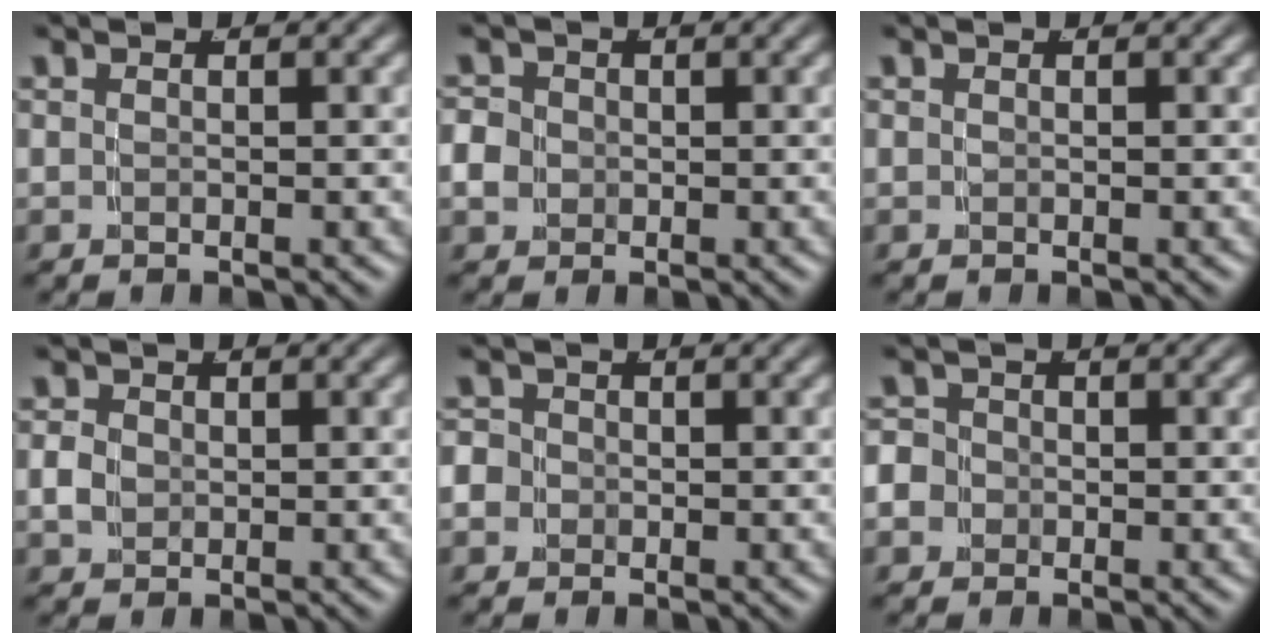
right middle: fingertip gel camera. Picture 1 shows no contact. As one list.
[{"total": 3.0, "force": [-0.2, 2.7, 1.2], "torque": [-0.029, -0.001, -0.008]}, {"total": 0.0}, {"total": 1.4, "force": [0.2, 1.1, 0.8], "torque": [-0.017, 0.002, 0.003]}, {"total": 3.6, "force": [-0.6, 3.4, 1.1], "torque": [-0.037, -0.009, -0.016]}, {"total": 4.3, "force": [-0.7, 4.0, 1.4], "torque": [-0.044, -0.011, -0.018]}]